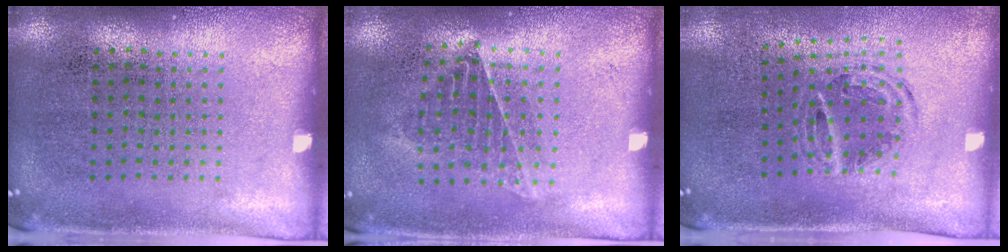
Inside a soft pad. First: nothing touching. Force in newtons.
{"total": 1.0, "press": 0.9, "slide": 0.3}
{"total": 0.9, "press": 0.9, "slide": 0.1}